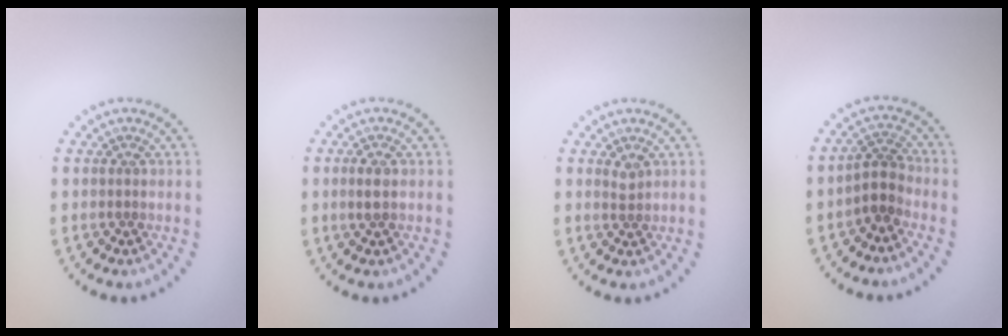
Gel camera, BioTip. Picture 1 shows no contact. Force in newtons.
{"total": 1.5, "press": 1.4, "slide": 0.5}
{"total": 0.9, "press": 0.7, "slide": 0.5}
{"total": 2.3, "press": 1.8, "slide": 1.4}